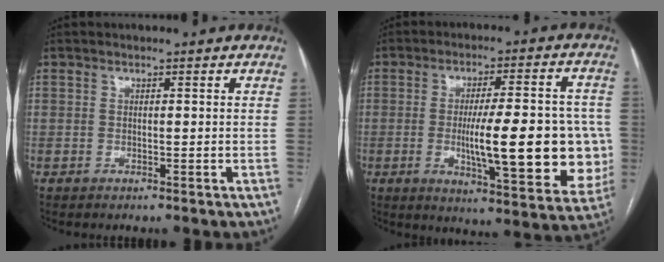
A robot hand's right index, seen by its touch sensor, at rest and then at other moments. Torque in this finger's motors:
{"motor_torque": [1.42, 0.72, 0.93, 0.14]}